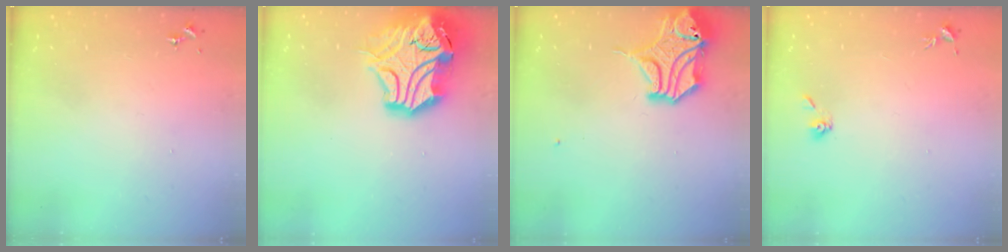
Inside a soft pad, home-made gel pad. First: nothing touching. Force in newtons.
{"total": 19.5, "press": 19.3, "slide": 2.9}
{"total": 14.5, "press": 14.4, "slide": 2.2}
{"total": 5.3, "press": 5.2, "slide": 1.1}